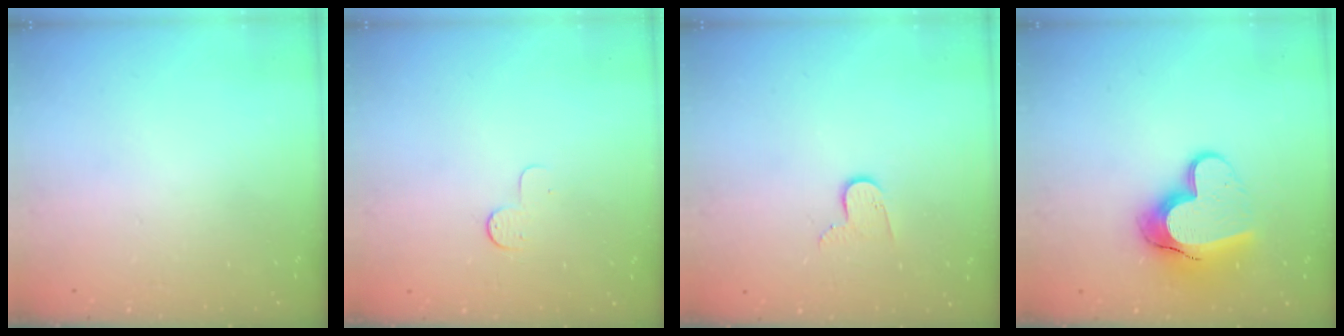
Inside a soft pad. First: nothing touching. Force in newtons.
{"total": 5.0, "press": 5.0, "slide": 0.4}
{"total": 6.4, "press": 6.3, "slide": 0.6}
{"total": 14.1, "press": 14.1, "slide": 1.1}